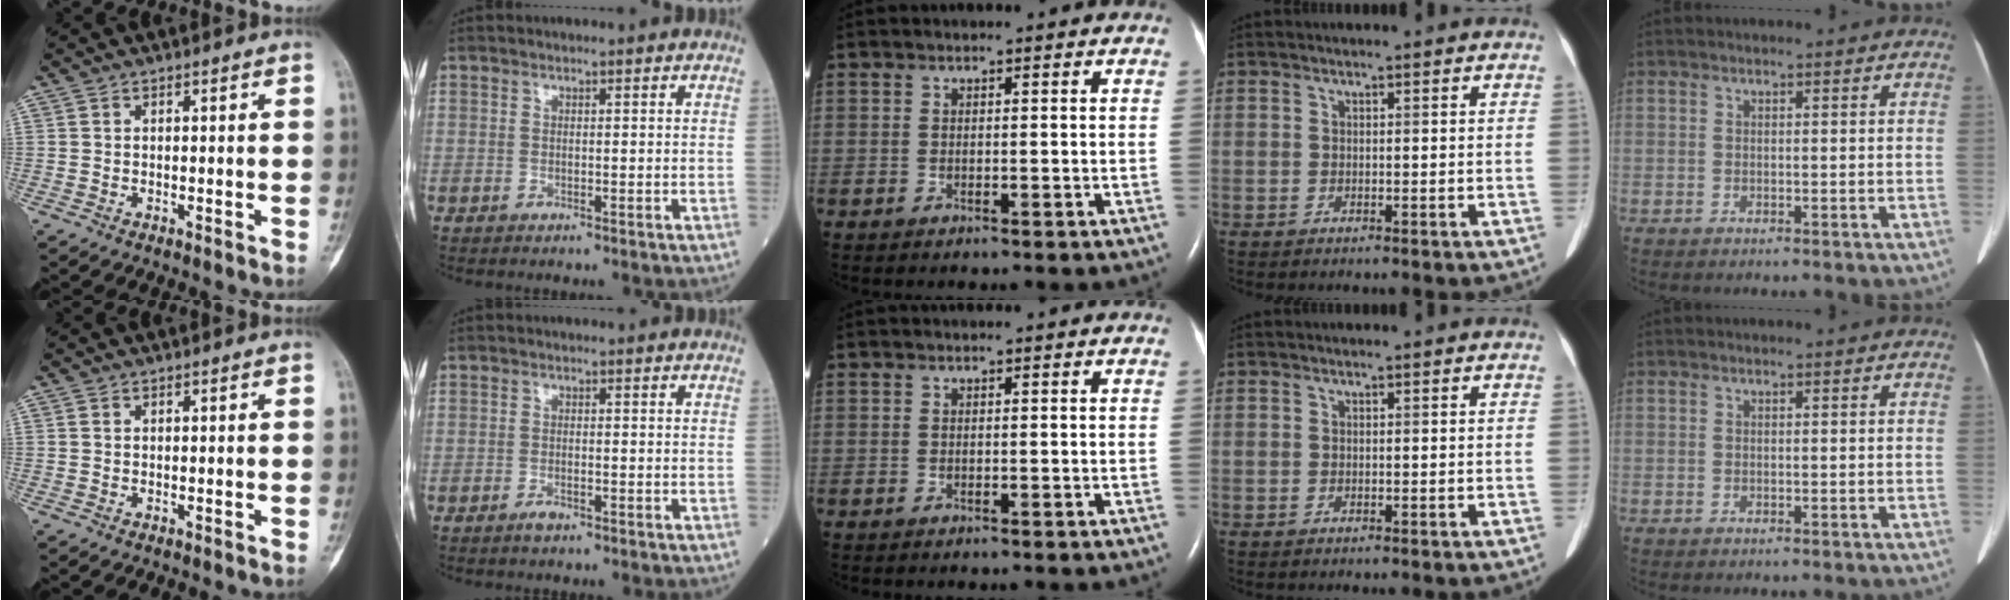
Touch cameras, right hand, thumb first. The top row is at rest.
{"index": {"total": 1.4, "force": [-0.7, 0.7, 0.9], "torque": [-0.015, -0.001, -0.005]}}